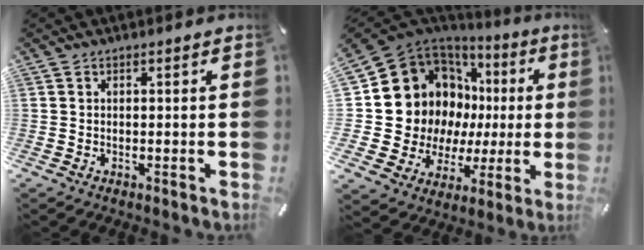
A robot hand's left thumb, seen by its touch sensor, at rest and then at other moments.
{"total": 15.9, "force": [5.0, 13.4, 6.9], "torque": [-0.131, -0.064, 0.119]}